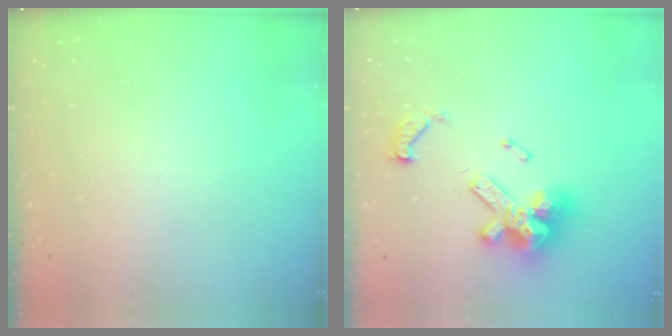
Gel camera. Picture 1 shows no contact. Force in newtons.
{"total": 14.3, "press": 14.2, "slide": 1.7}